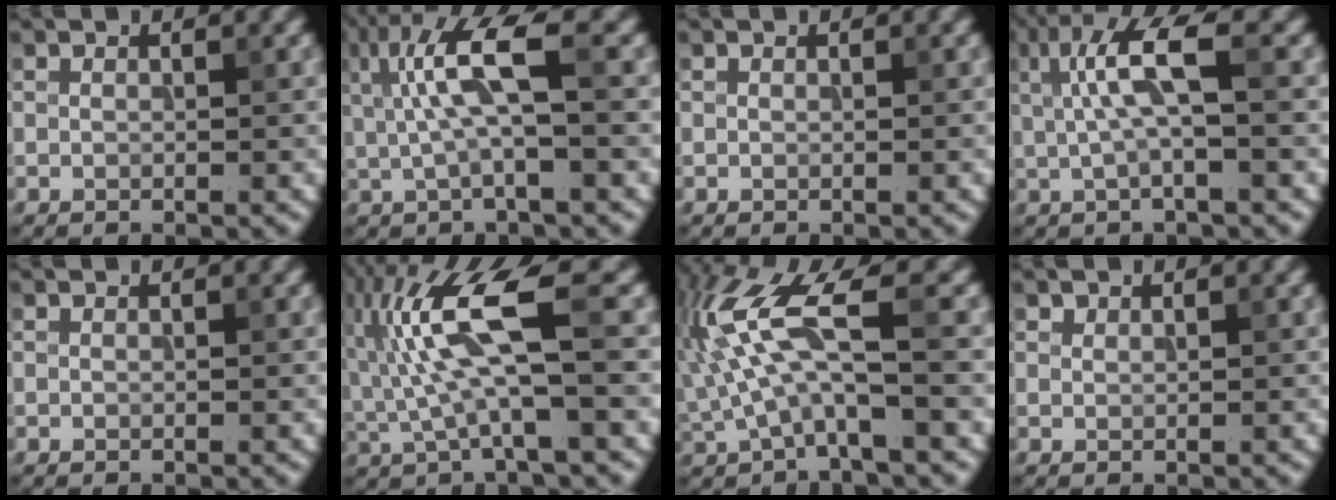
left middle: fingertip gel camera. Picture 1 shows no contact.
{"total": 5.9, "force": [1.2, 1.1, 5.6], "torque": [-0.116, 0.006, 0.025]}
{"total": 0.0}
{"total": 4.8, "force": [1.0, 1.0, 4.6], "torque": [-0.093, 0.007, 0.018]}
{"total": 0.0}
{"total": 8.3, "force": [0.8, 1.7, 8.1], "torque": [-0.173, 0.014, 0.015]}
{"total": 7.1, "force": [0.5, 1.9, 6.8], "torque": [-0.155, 0.015, 0.006]}
{"total": 0.6, "force": [0.5, 0.2, 0.0], "torque": [0.003, -0.002, 0.010]}